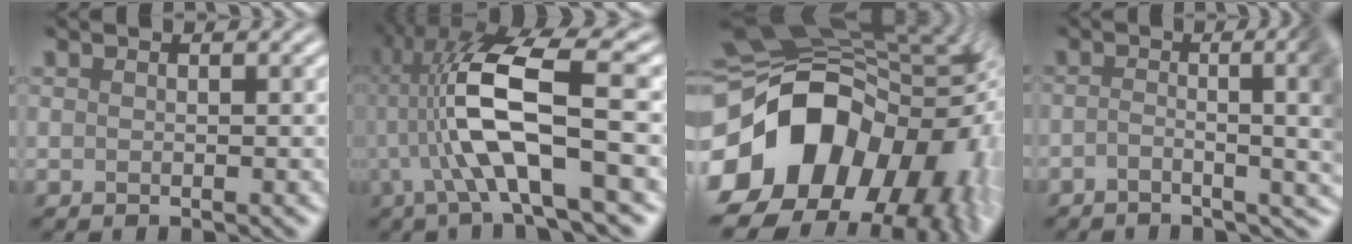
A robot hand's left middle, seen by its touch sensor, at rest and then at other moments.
{"total": 9.9, "force": [-0.9, 1.8, 9.7], "torque": [-0.210, 0.012, -0.001]}
{"total": 18.4, "force": [-3.6, 14.6, 10.7], "torque": [-0.235, -0.025, -0.019]}
{"total": 9.1, "force": [-1.3, 3.2, 8.5], "torque": [-0.095, 0.001, -0.007]}